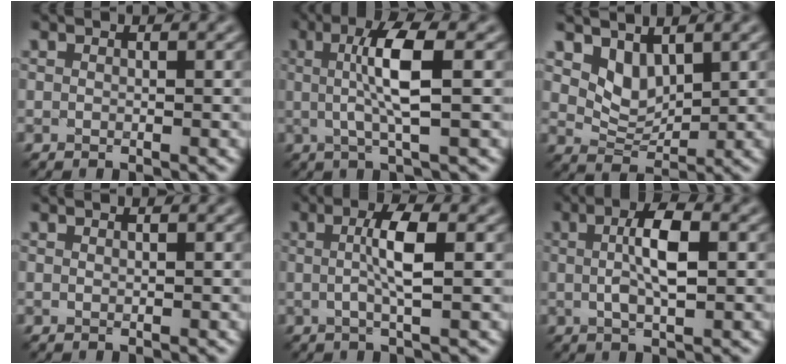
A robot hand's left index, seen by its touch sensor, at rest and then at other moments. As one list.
[{"total": 5.3, "force": [0.6, 0.9, 5.2], "torque": [-0.101, 0.003, 0.012]}, {"total": 3.2, "force": [2.1, 1.9, 1.6], "torque": [-0.038, -0.013, 0.037]}, {"total": 0.0}, {"total": 3.6, "force": [0.3, 0.6, 3.5], "torque": [-0.067, 0.005, 0.002]}, {"total": 4.4, "force": [0.5, 1.3, 4.1], "torque": [-0.081, 0.005, 0.005]}]